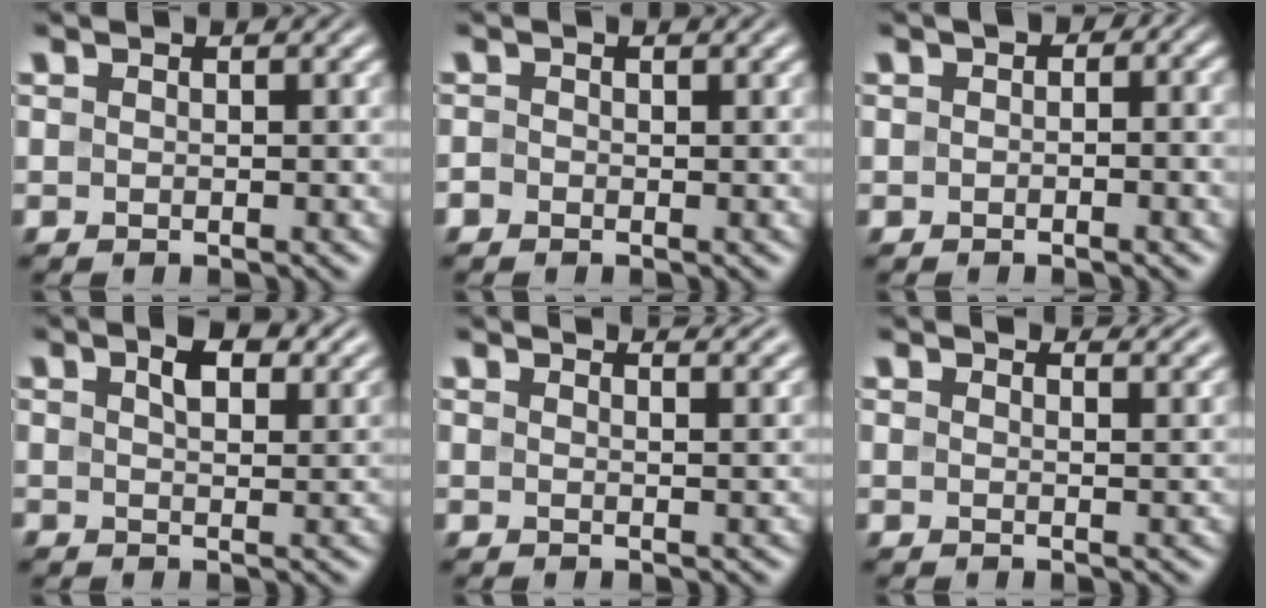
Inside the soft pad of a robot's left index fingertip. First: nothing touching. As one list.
[{"total": 0.7, "force": [-0.3, 0.6, 0.1], "torque": [-0.002, -0.003, -0.008]}, {"total": 5.9, "force": [0.9, 4.0, 4.2], "torque": [-0.019, 0.015, -0.011]}, {"total": 3.9, "force": [2.2, 1.8, 2.7], "torque": [-0.045, 0.002, 0.032]}, {"total": 3.4, "force": [3.1, 0.7, 1.1], "torque": [-0.009, 0.011, 0.026]}, {"total": 3.5, "force": [3.3, 0.7, 1.1], "torque": [-0.017, 0.005, 0.034]}]